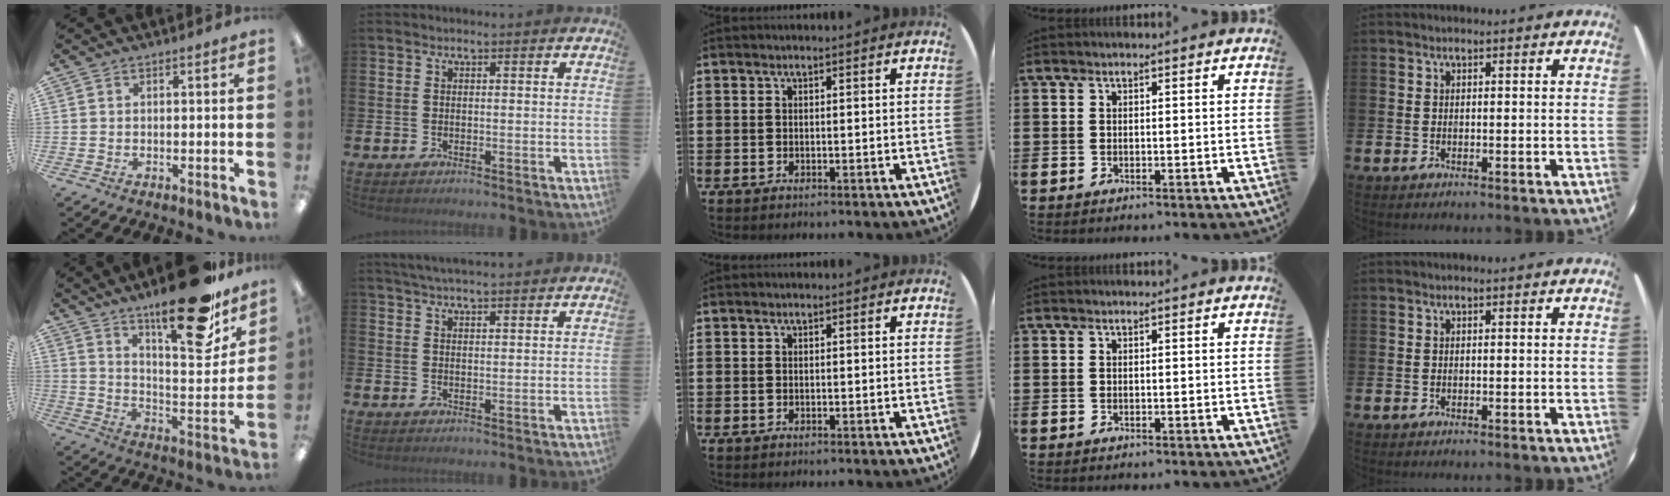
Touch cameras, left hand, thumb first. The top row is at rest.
{"thumb": {"total": 23.3, "force": [17.5, 6.2, 14.1], "torque": [-0.203, -0.120, 0.281]}, "index": {"total": 3.8, "force": [3.8, 0.0, 0.7], "torque": [-0.021, -0.011, 0.069]}}